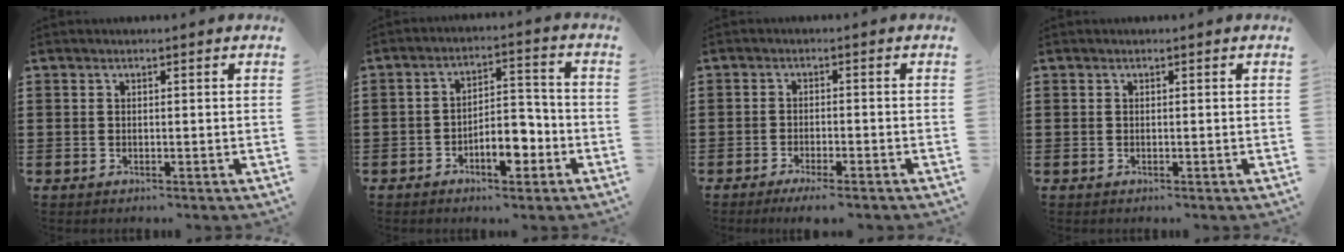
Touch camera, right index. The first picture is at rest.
{"total": 6.7, "force": [-3.5, 2.9, 4.9], "torque": [-0.071, 0.011, -0.063]}
{"total": 2.2, "force": [-1.9, 0.0, 1.1], "torque": [-0.019, 0.002, -0.035]}
{"total": 0.0}